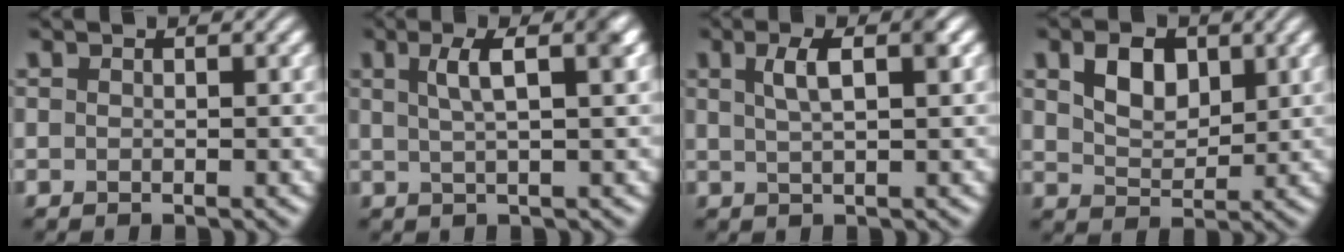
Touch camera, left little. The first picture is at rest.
{"total": 4.6, "force": [1.5, 1.3, 4.1], "torque": [-0.057, 0.010, 0.020]}
{"total": 3.3, "force": [1.1, 1.0, 3.0], "torque": [-0.043, 0.010, 0.016]}
{"total": 3.9, "force": [1.7, 2.4, 2.6], "torque": [-0.052, 0.002, 0.030]}